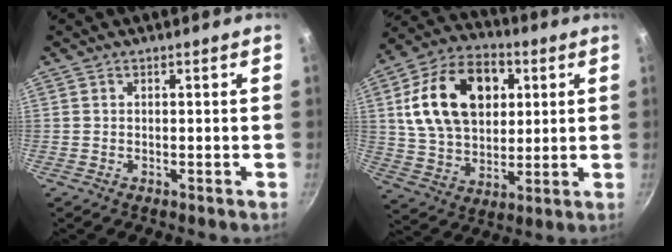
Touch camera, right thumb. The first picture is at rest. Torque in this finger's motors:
{"motor_torque": [-0.24, 3.13, 1.11, 0.00, 0.17]}